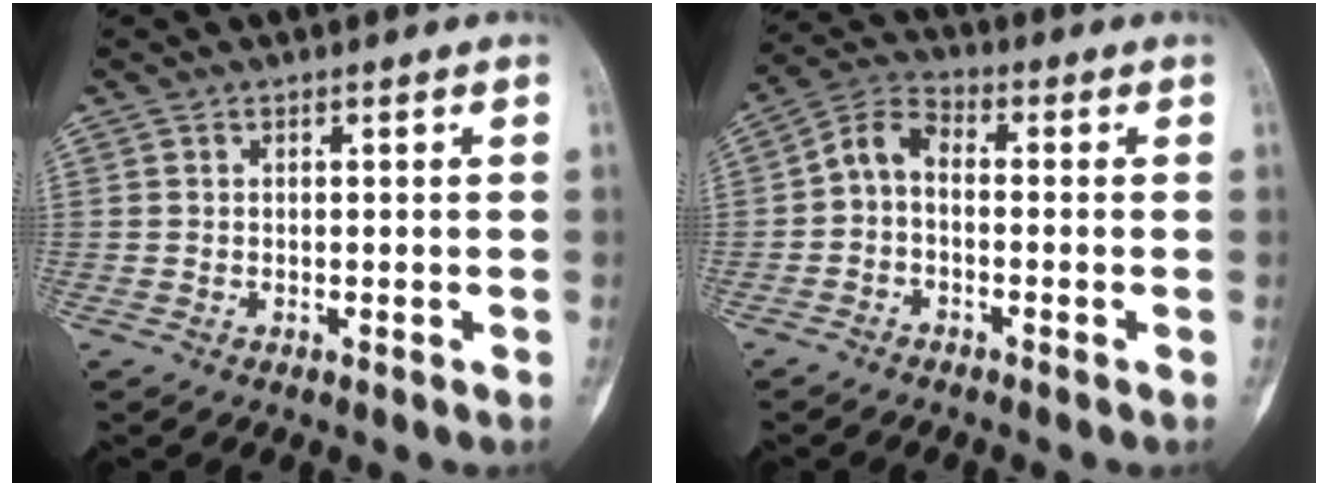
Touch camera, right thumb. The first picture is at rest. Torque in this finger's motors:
{"motor_torque": [0.00, 0.00, 0.46, -0.44, 0.14]}